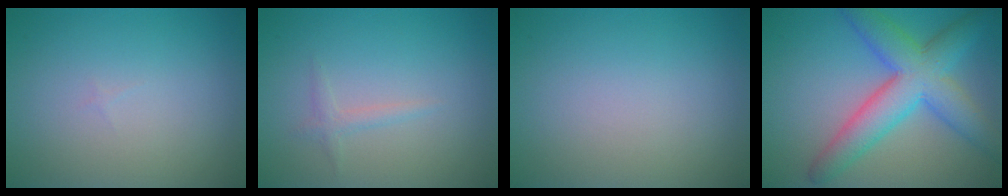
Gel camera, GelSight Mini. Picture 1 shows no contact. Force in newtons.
{"total": 1.0, "press": 1.0, "slide": 0.0}
{"total": 0.0}
{"total": 7.7, "press": 7.7, "slide": 0.1}